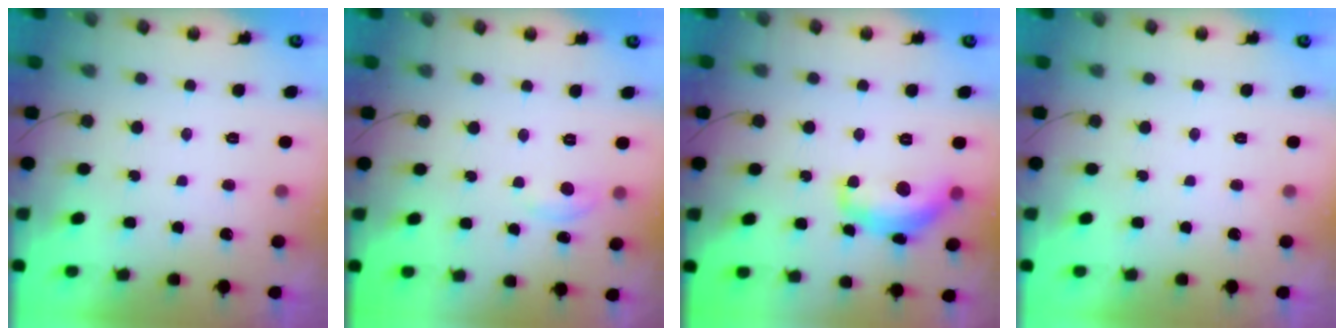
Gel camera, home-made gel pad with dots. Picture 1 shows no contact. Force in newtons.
{"total": 3.3, "press": 3.3, "slide": 0.5}
{"total": 14.5, "press": 14.4, "slide": 1.1}
{"total": 0.0}